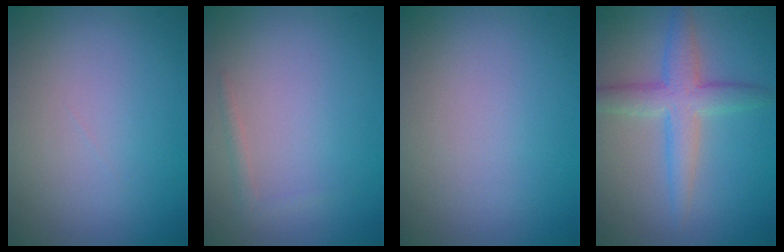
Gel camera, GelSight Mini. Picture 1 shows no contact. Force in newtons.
{"total": 0.9, "press": 0.9, "slide": 0.1}
{"total": 0.0}
{"total": 4.1, "press": 4.1, "slide": 0.0}